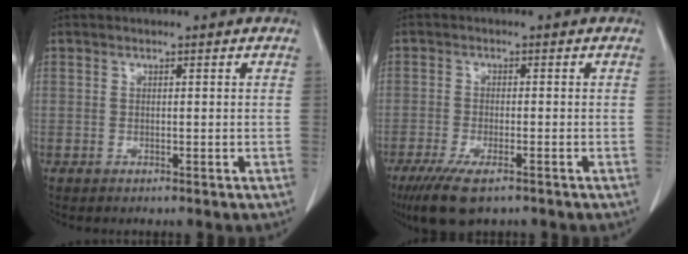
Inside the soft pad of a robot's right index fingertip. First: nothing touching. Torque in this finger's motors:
{"motor_torque": [0.82, -0.60, 0.33, 0.09]}